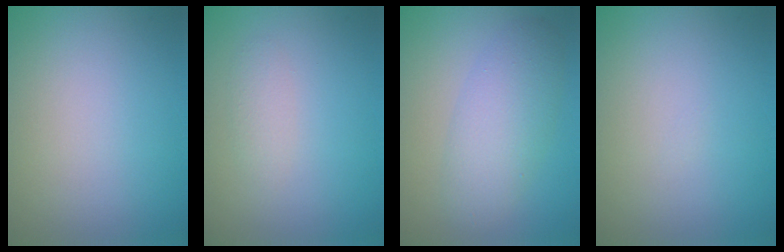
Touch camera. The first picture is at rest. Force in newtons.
{"total": 1.3, "press": 1.3, "slide": 0.0}
{"total": 4.3, "press": 4.3, "slide": 0.1}
{"total": 0.0}